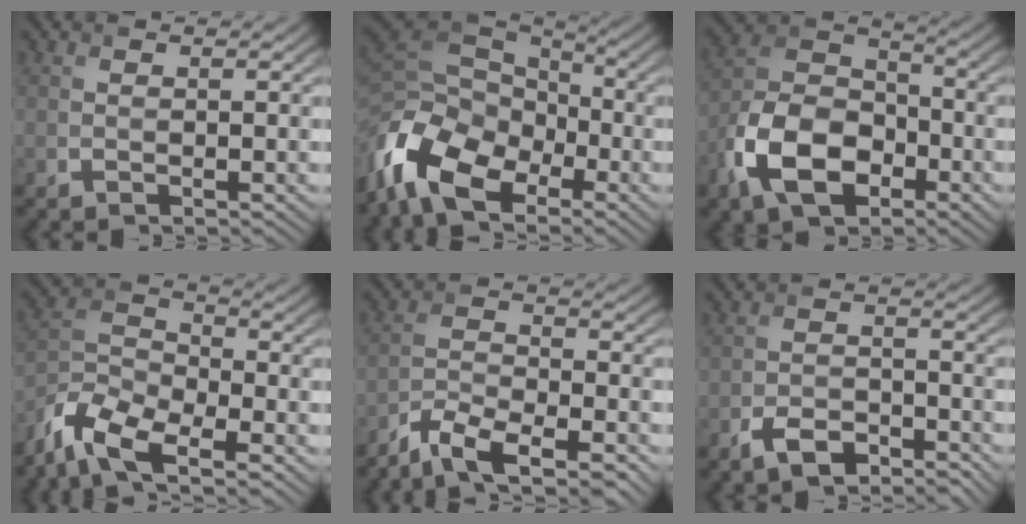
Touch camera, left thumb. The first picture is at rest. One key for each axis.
{"total": 14.6, "fx": -7.2, "fy": 8.8, "fz": 9.2, "tx": -0.242, "ty": -0.042, "tz": -0.140}
{"total": 12.4, "fx": -5.9, "fy": 7.7, "fz": 7.9, "tx": -0.180, "ty": -0.010, "tz": -0.129}
{"total": 9.3, "fx": -6.7, "fy": 3.3, "fz": 5.5, "tx": -0.123, "ty": -0.008, "tz": -0.151}
{"total": 6.7, "fx": -5.2, "fy": 1.8, "fz": 3.9, "tx": -0.080, "ty": -0.006, "tz": -0.107}
{"total": 4.6, "fx": -3.4, "fy": 2.1, "fz": 2.2, "tx": -0.040, "ty": -0.002, "tz": -0.068}